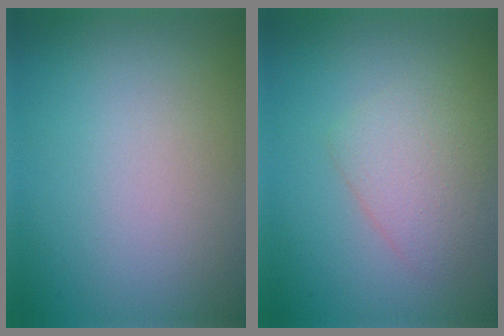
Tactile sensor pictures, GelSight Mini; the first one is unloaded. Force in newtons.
{"total": 2.5, "press": 2.5, "slide": 0.1}